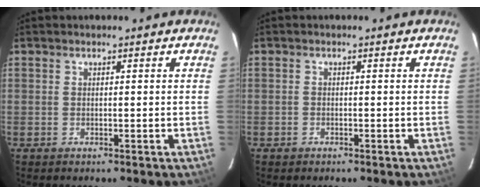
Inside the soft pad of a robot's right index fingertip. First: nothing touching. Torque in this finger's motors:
{"motor_torque": [-0.05, 0.09, 0.10, 0.01]}